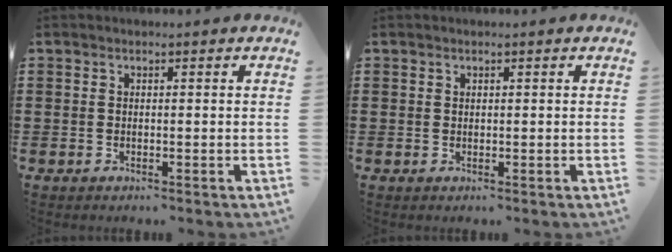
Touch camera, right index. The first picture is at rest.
{"total": 0.0}